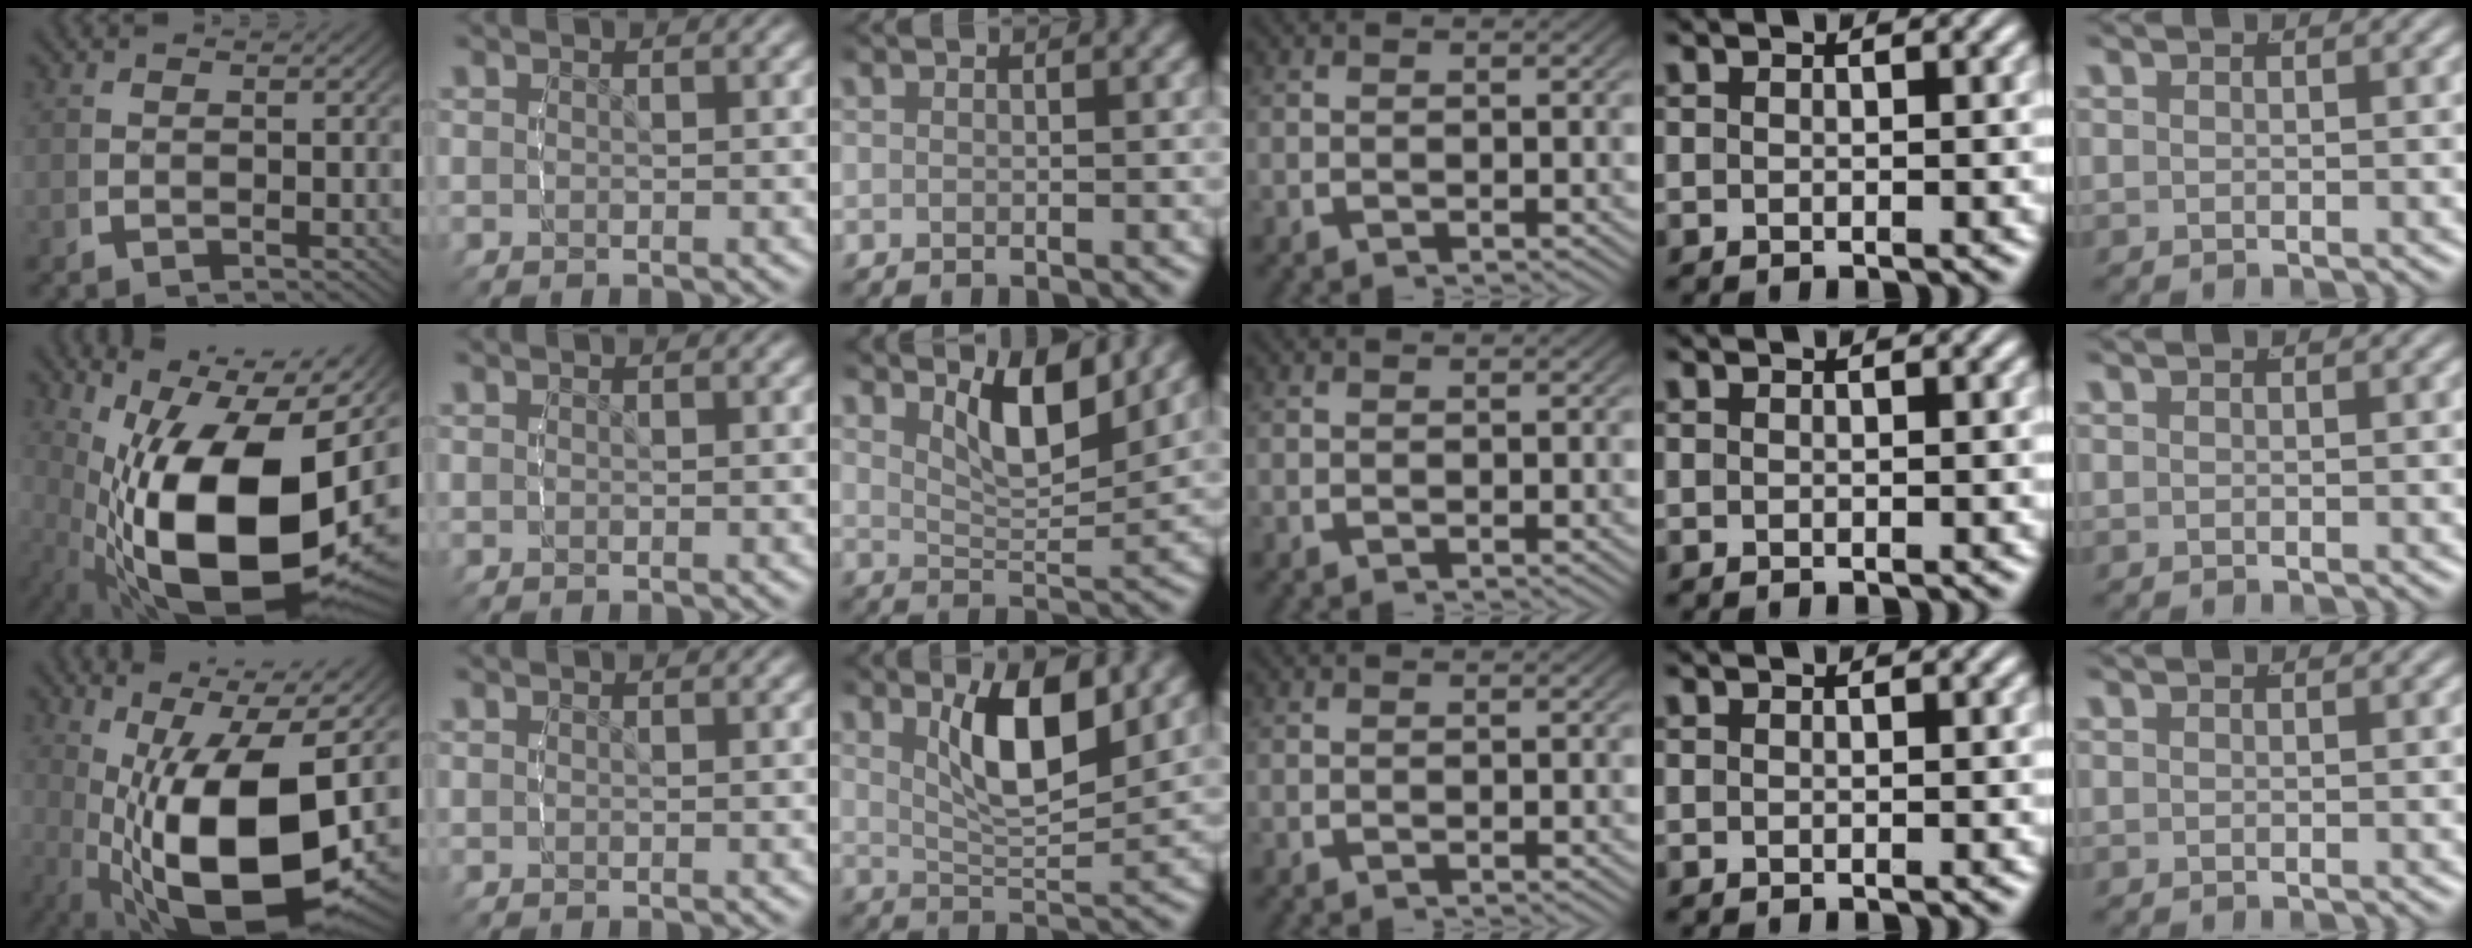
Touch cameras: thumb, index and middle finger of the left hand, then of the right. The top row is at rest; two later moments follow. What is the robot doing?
{"motion": "lift_and_place", "object": "glue stick"}